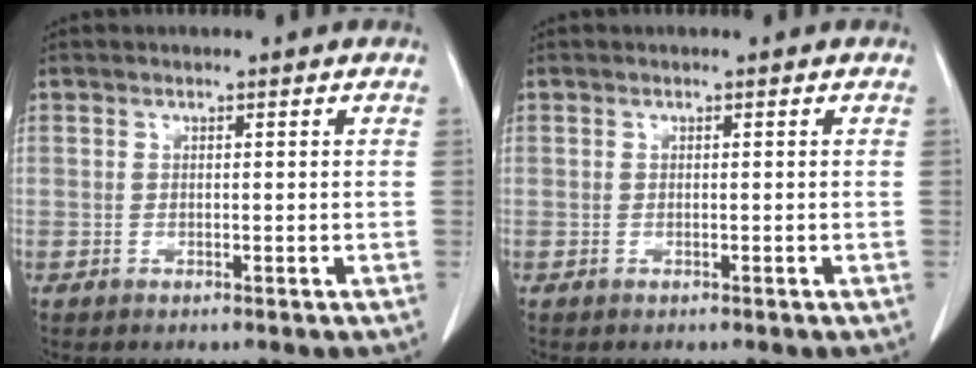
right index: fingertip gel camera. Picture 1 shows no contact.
{"total": 0.0}